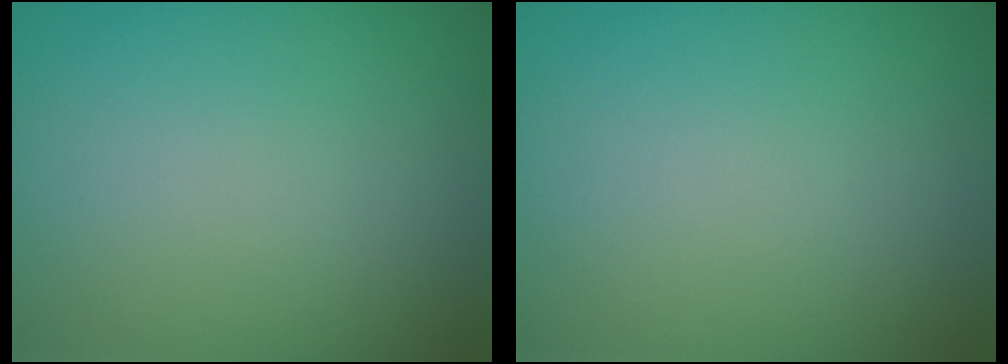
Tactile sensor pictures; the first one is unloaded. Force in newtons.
{"total": 0.0}